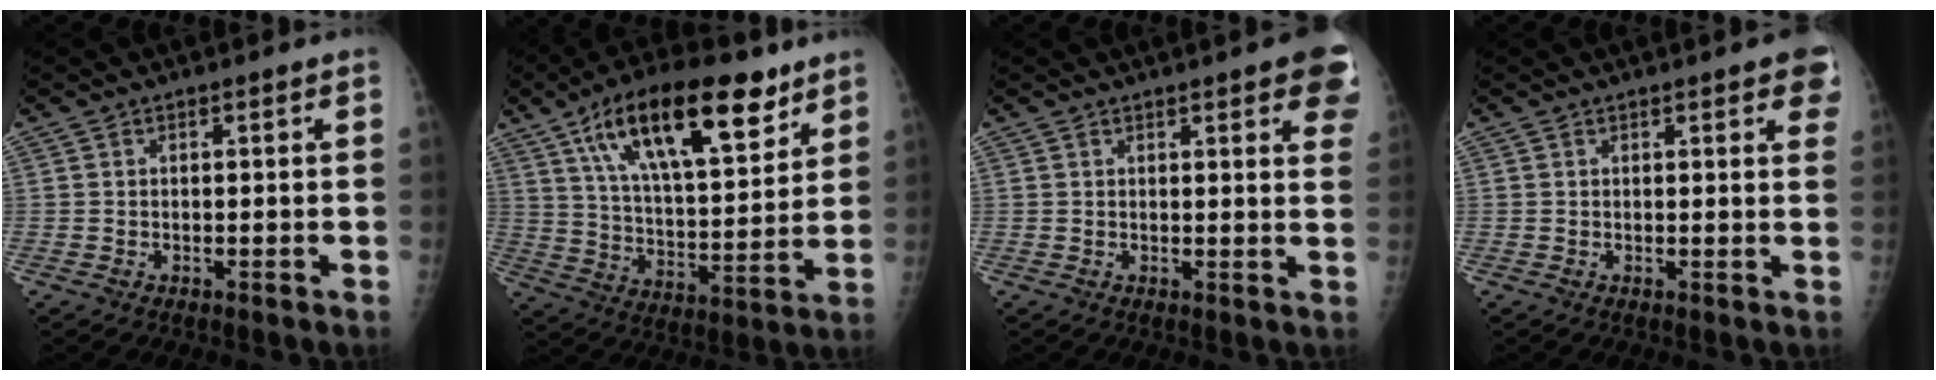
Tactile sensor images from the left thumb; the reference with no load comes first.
{"total": 22.9, "force": [12.6, 8.8, 16.9], "torque": [-0.251, -0.035, 0.216]}
{"total": 9.4, "force": [5.1, 2.3, 7.6], "torque": [-0.062, -0.010, 0.052]}
{"total": 5.7, "force": [3.1, 1.6, 4.5], "torque": [-0.032, -0.003, 0.032]}